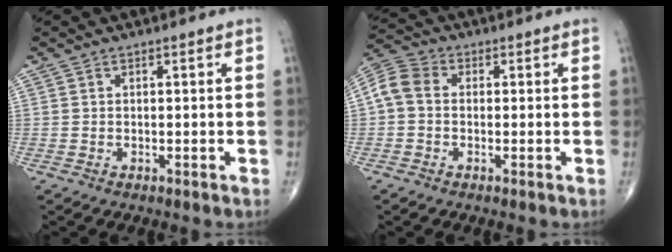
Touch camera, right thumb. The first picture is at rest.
{"total": 5.9, "force": [0.0, 4.5, 3.8], "torque": [-0.074, 0.018, -0.014]}